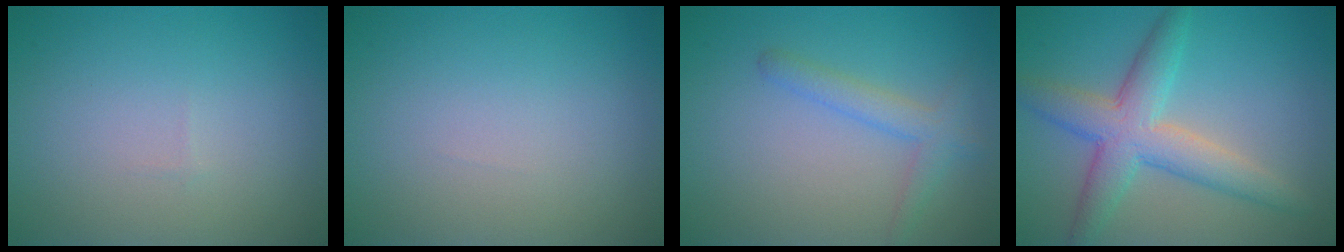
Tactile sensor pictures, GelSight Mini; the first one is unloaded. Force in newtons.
{"total": 0.0}
{"total": 2.4, "press": 2.4, "slide": 0.1}
{"total": 5.7, "press": 5.7, "slide": 0.4}